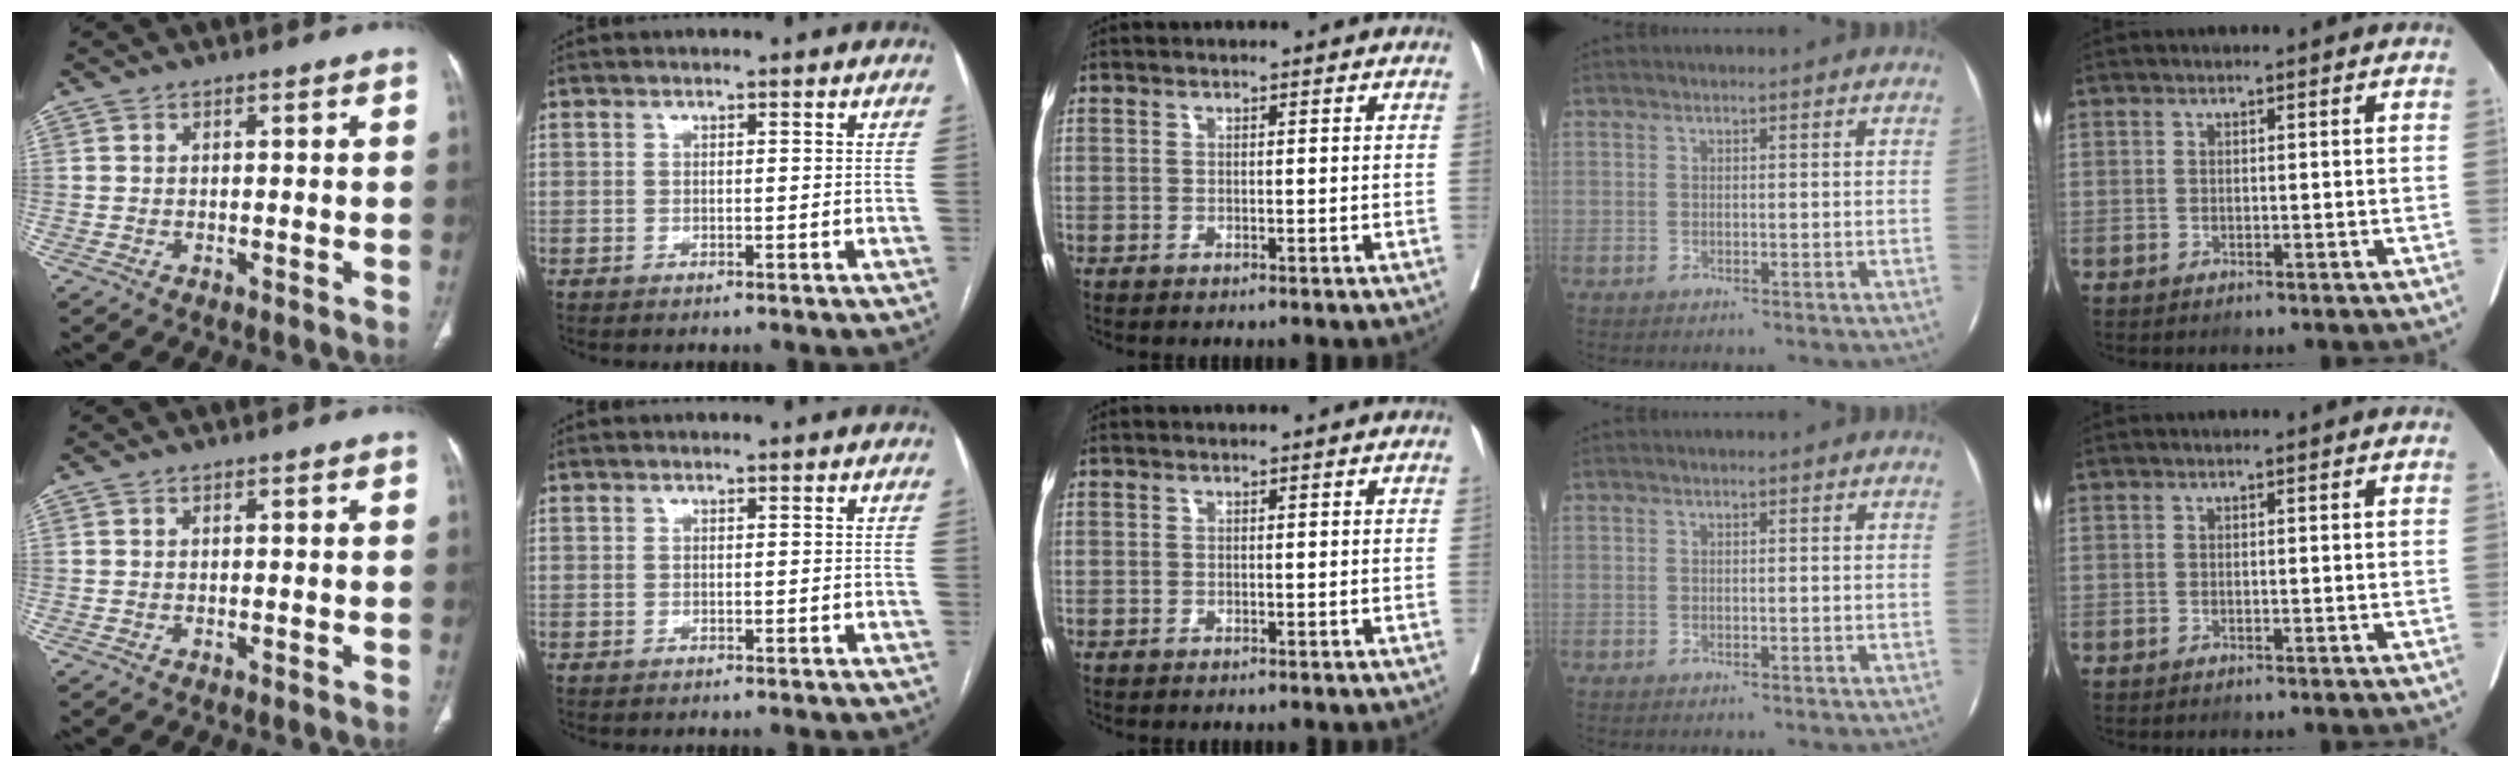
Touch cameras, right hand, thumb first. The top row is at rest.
{}